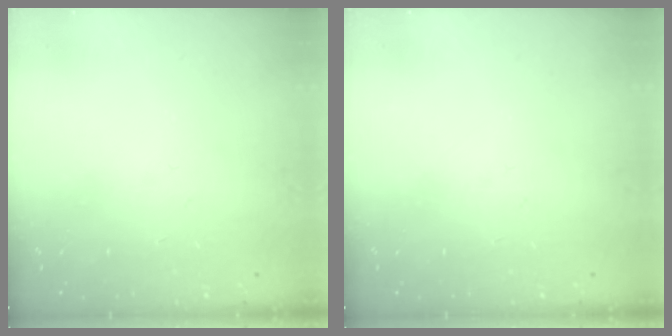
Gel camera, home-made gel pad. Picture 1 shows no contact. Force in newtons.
{"total": 0.0}